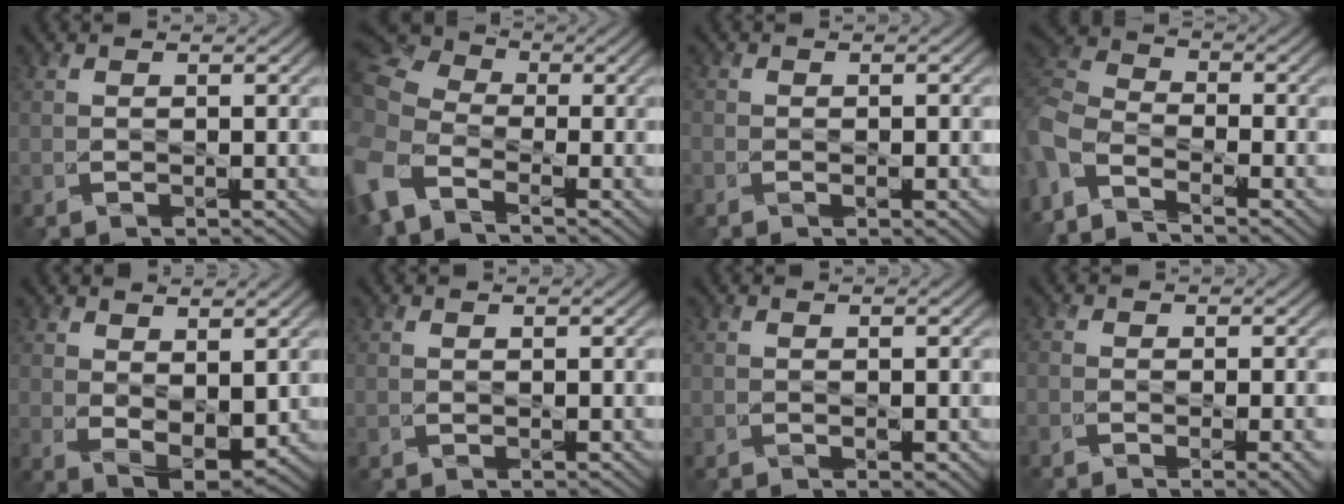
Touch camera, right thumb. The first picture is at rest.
{"total": 11.4, "force": [-3.8, 7.3, 8.0], "torque": [-0.229, -0.025, -0.070]}
{"total": 1.9, "force": [-0.8, 1.1, 1.4], "torque": [-0.022, -0.005, -0.007]}
{"total": 8.4, "force": [-5.7, 3.8, 5.0], "torque": [-0.126, -0.019, -0.125]}
{"total": 5.4, "force": [1.6, 3.0, 4.2], "torque": [-0.085, -0.013, 0.036]}
{"total": 0.0}
{"total": 0.7, "force": [-0.2, 0.2, 0.7], "torque": [-0.013, -0.002, -0.002]}
{"total": 4.4, "force": [-2.1, 1.5, 3.6], "torque": [-0.046, -0.006, -0.028]}